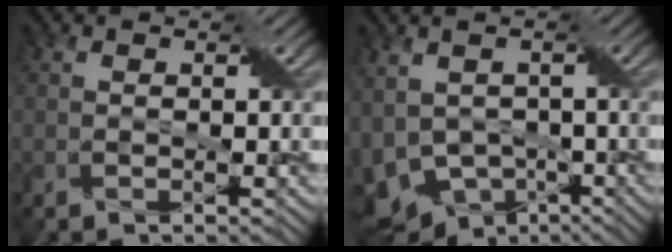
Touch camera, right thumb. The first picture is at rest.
{"total": 9.0, "force": [-2.3, 6.3, 5.9], "torque": [-0.139, -0.031, -0.037]}